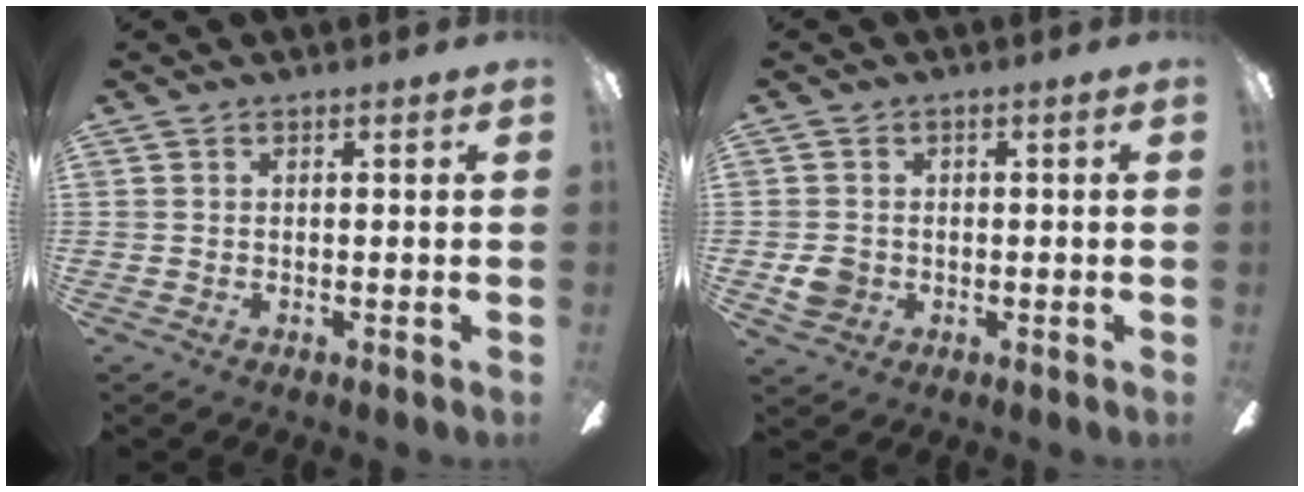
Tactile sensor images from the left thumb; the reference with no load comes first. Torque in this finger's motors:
{"motor_torque": [-0.51, 0.57, 0.08, -0.15, 0.00]}